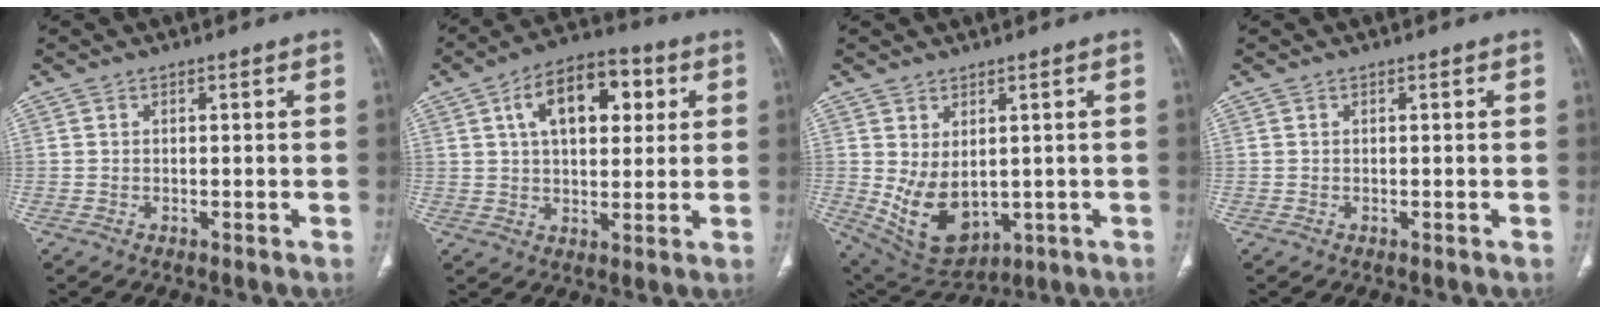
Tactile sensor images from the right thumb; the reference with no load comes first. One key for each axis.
{"total": 14.5, "fx": 4.7, "fy": 8.0, "fz": 11.1, "tx": -0.147, "ty": 0.007, "tz": 0.071}
{"total": 10.6, "fx": -0.3, "fy": 6.7, "fz": 8.2, "tx": -0.130, "ty": -0.012, "tz": 0.030}
{"total": 0.0}